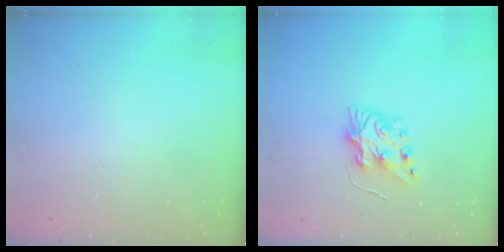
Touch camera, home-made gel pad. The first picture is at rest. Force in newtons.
{"total": 7.8, "press": 7.8, "slide": 0.7}